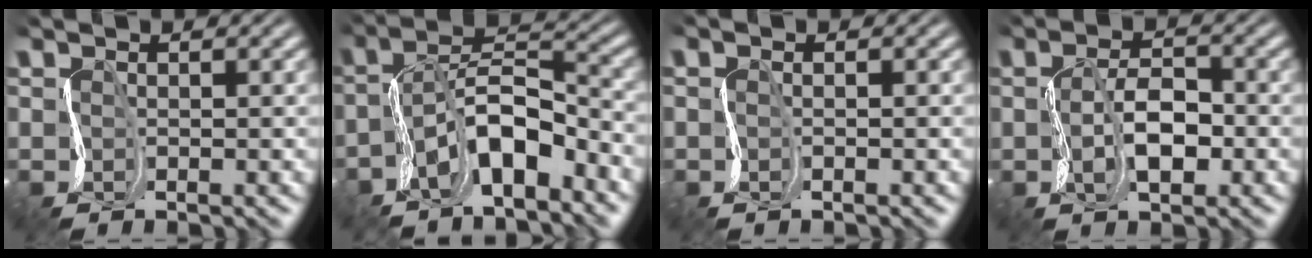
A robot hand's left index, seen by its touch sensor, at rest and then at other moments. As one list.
[{"total": 5.0, "force": [-3.7, 1.3, 3.1], "torque": [-0.074, 0.022, -0.072]}, {"total": 0.0}, {"total": 2.2, "force": [-0.3, 1.0, 2.0], "torque": [-0.060, 0.007, -0.002]}]